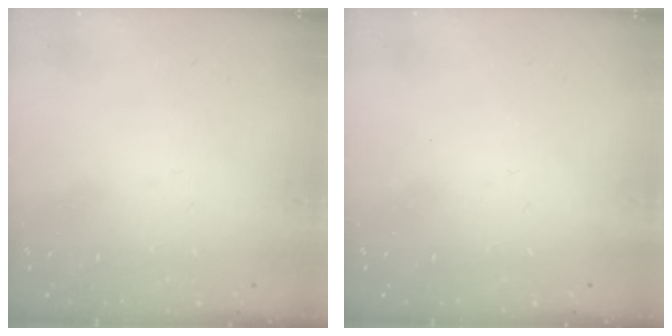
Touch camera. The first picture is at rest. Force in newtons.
{"total": 0.0}